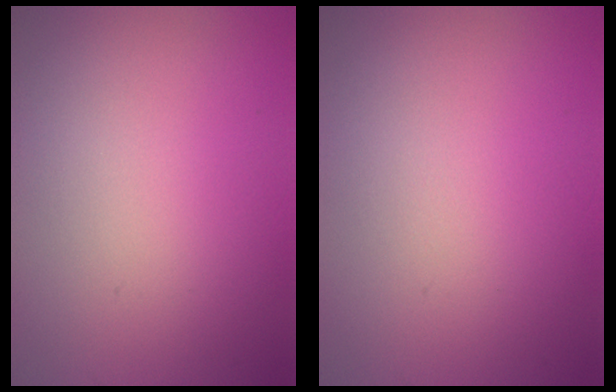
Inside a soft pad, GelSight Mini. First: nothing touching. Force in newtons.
{"total": 0.0}